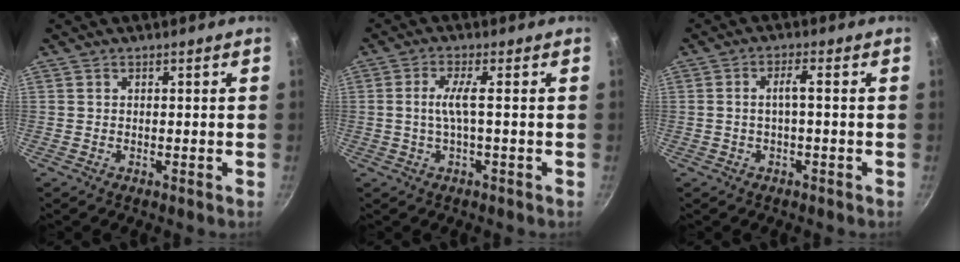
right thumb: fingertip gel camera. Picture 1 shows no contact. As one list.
[{"total": 4.0, "force": [-0.3, 0.4, 4.0], "torque": [-0.092, 0.008, -0.004]}, {"total": 2.9, "force": [-0.4, 0.5, 2.8], "torque": [-0.060, 0.018, -0.006]}]